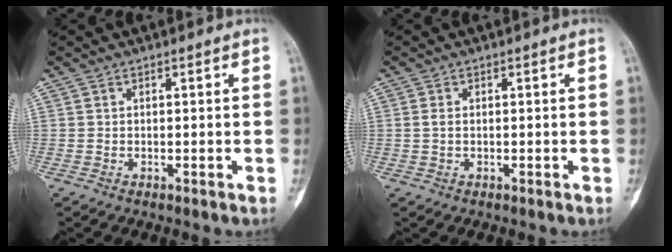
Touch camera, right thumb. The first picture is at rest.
{"total": 1.4, "force": [0.2, 0.9, 1.1], "torque": [-0.025, 0.001, 0.004]}